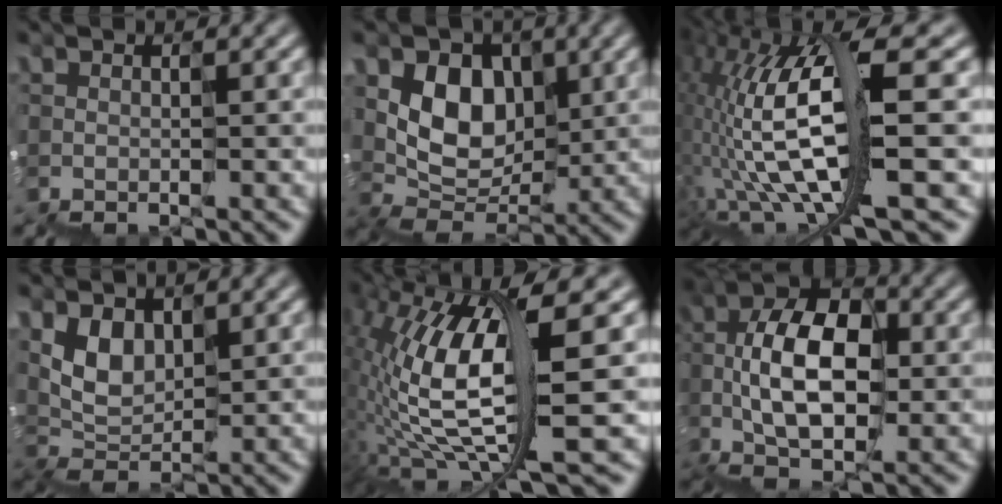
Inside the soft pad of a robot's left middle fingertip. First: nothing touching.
{"total": 5.1, "force": [1.5, 4.3, 2.3], "torque": [-0.040, -0.003, 0.027]}
{"total": 11.3, "force": [-1.1, 3.6, 10.7], "torque": [-0.230, 0.015, -0.019]}
{"total": 2.6, "force": [1.8, 1.8, 0.6], "torque": [-0.020, 0.001, 0.037]}
{"total": 9.5, "force": [1.5, 2.7, 9.0], "torque": [-0.195, 0.003, 0.029]}
{"total": 8.8, "force": [-0.6, 5.3, 7.0], "torque": [-0.139, 0.021, -0.023]}